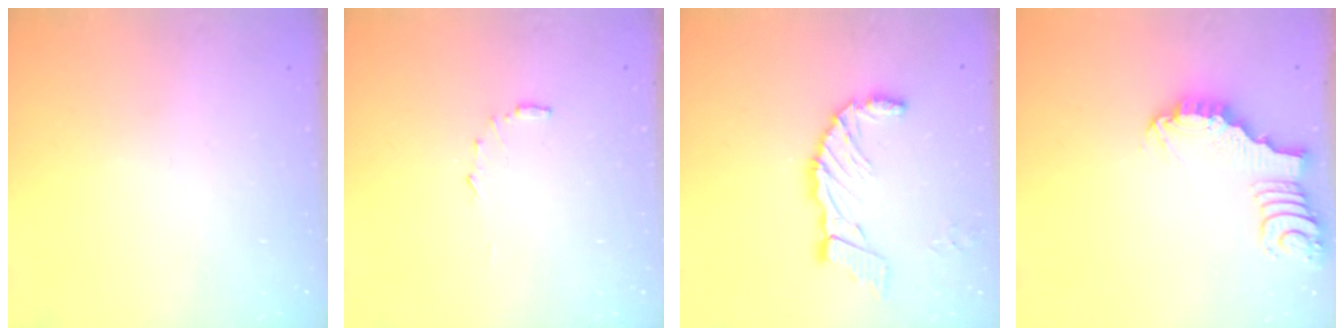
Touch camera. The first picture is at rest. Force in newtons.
{"total": 6.4, "press": 6.4, "slide": 0.6}
{"total": 11.6, "press": 11.6, "slide": 1.1}
{"total": 3.7, "press": 3.7, "slide": 0.2}